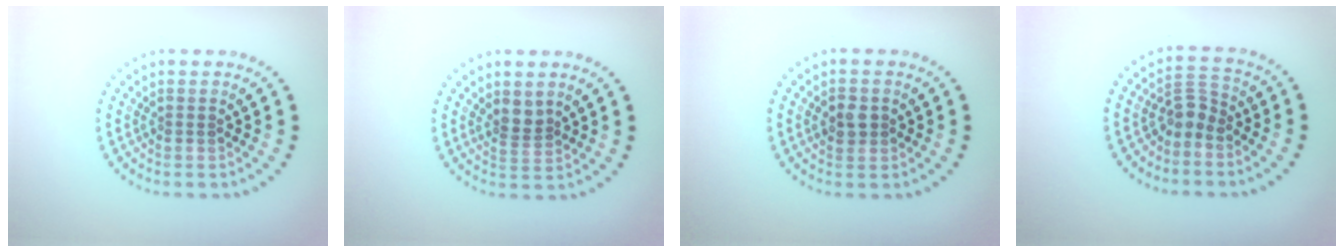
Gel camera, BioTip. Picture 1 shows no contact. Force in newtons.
{"total": 1.9, "press": 1.5, "slide": 1.1}
{"total": 1.8, "press": 1.8, "slide": 0.4}
{"total": 2.2, "press": 1.7, "slide": 1.4}